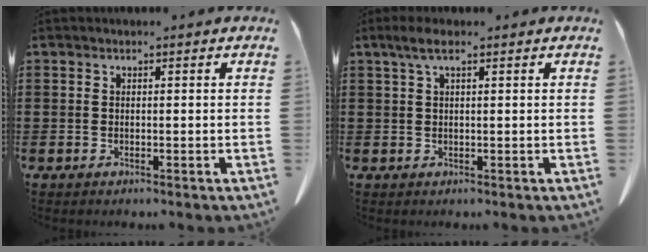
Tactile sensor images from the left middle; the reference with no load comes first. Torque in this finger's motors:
{"motor_torque": [0.50, 0.18, 0.26, 0.07]}